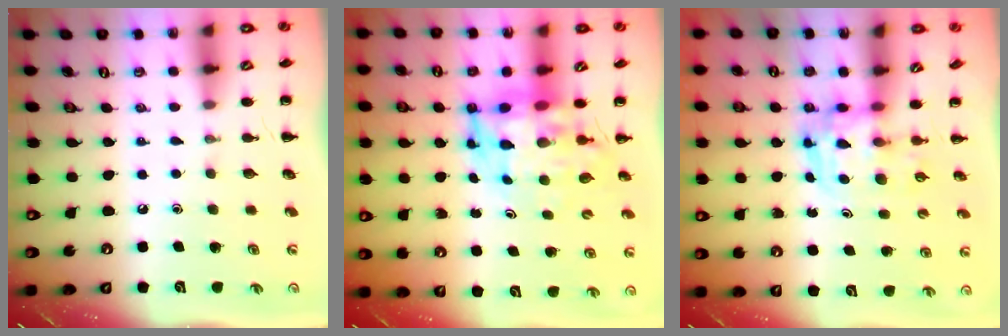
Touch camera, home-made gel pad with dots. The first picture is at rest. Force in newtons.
{"total": 7.1, "press": 6.8, "slide": 2.1}
{"total": 3.5, "press": 3.4, "slide": 0.6}